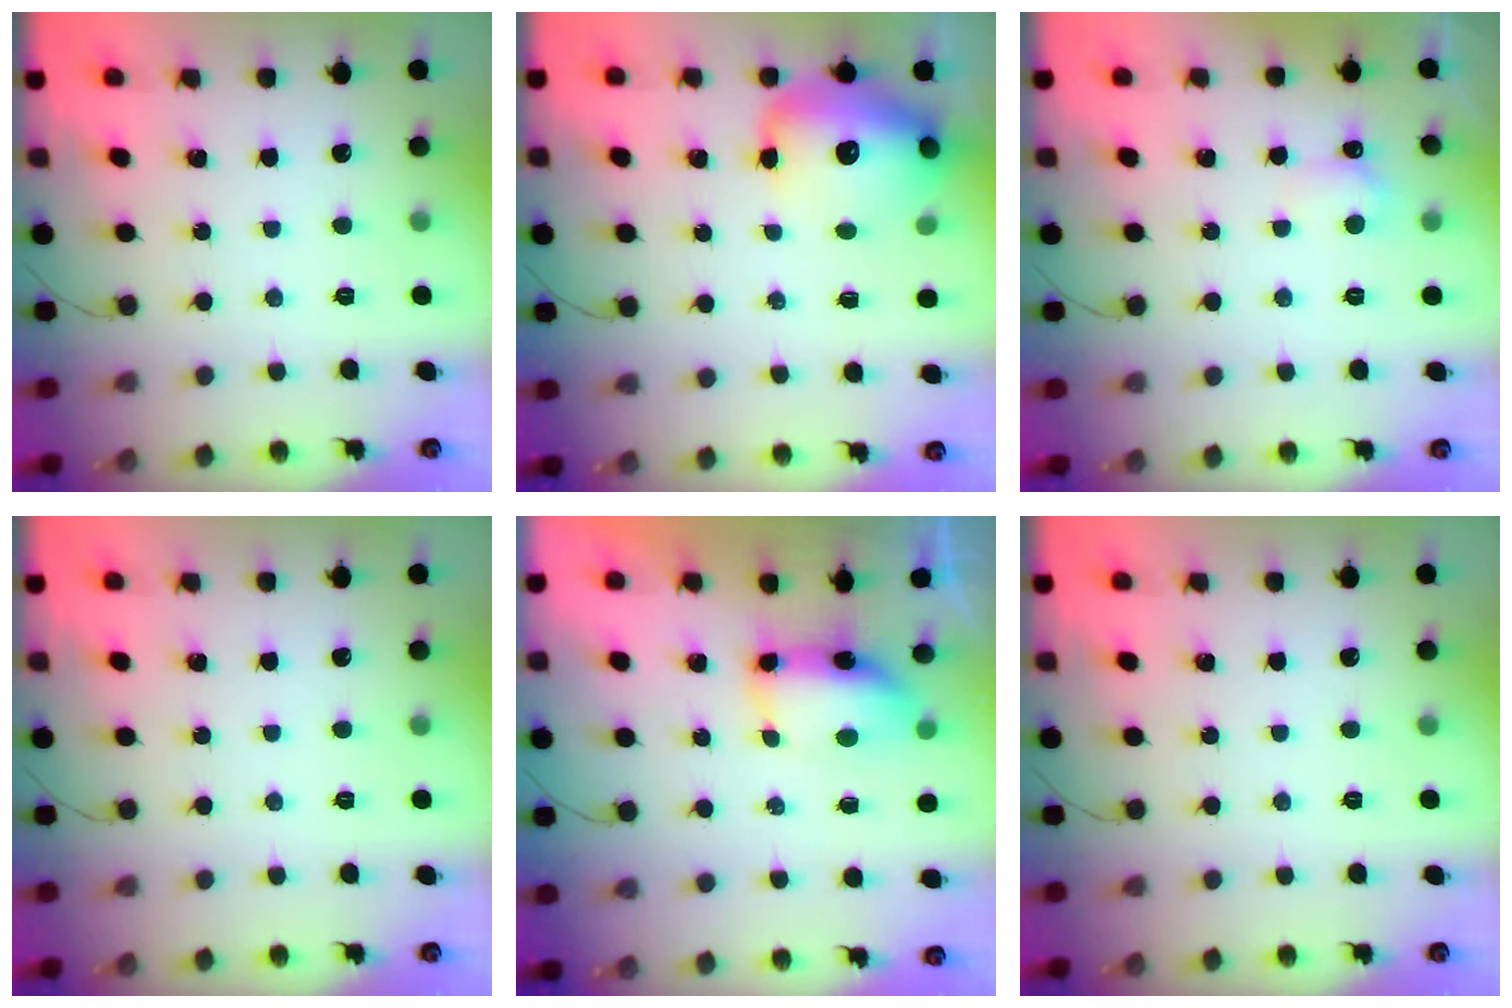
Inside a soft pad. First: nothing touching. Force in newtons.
{"total": 16.8, "press": 16.5, "slide": 3.2}
{"total": 4.6, "press": 4.4, "slide": 1.3}
{"total": 0.0}
{"total": 7.3, "press": 7.2, "slide": 0.7}
{"total": 0.0}